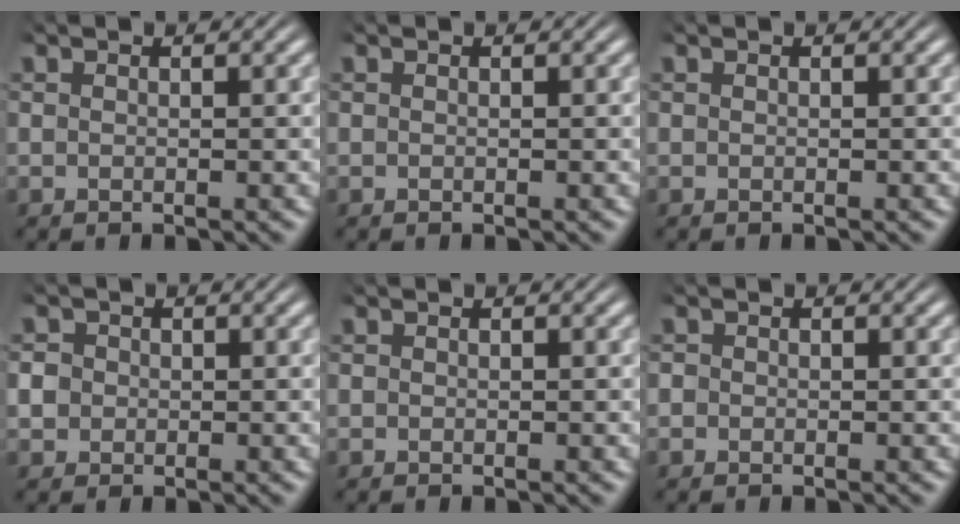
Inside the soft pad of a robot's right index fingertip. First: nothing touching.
{"total": 0.0}
{"total": 0.0}
{"total": 2.9, "force": [-0.2, 2.7, 0.9], "torque": [-0.031, -0.008, -0.003]}
{"total": 0.0}
{"total": 1.1, "force": [-0.2, 1.1, 0.2], "torque": [-0.007, -0.003, -0.006]}